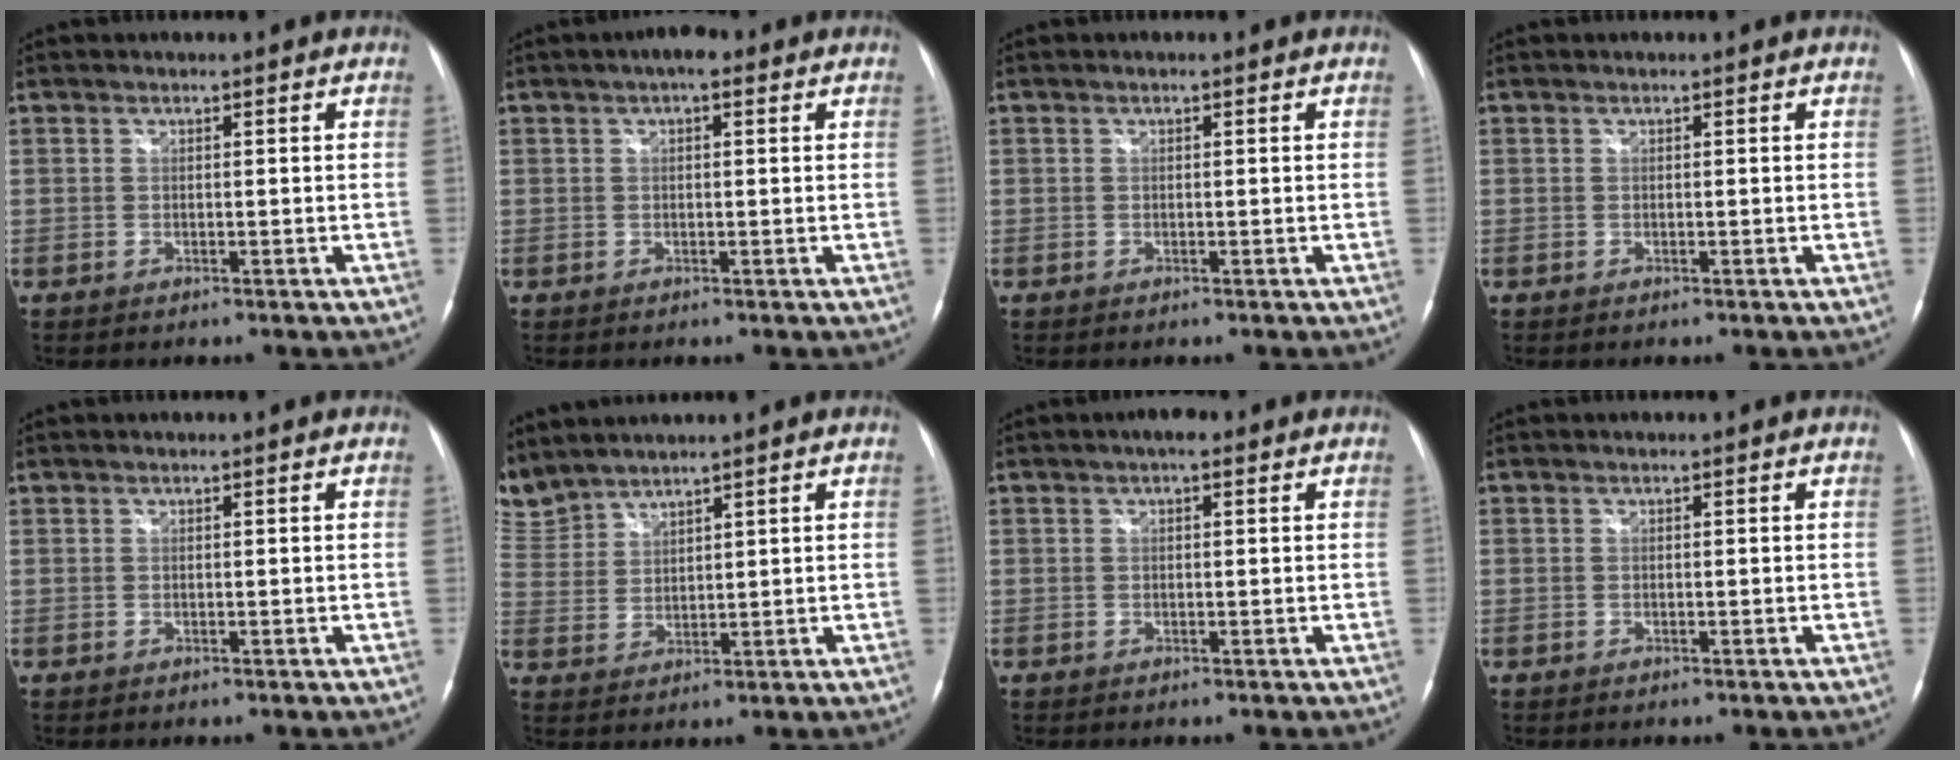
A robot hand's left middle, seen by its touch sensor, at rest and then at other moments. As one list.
[{"total": 3.1, "force": [1.7, 1.1, 2.4], "torque": [-0.038, 0.013, 0.021]}, {"total": 0.0}, {"total": 0.0}, {"total": 0.0}, {"total": 7.4, "force": [7.2, 1.5, 0.9], "torque": [-0.044, 0.015, 0.160]}, {"total": 2.3, "force": [1.3, 0.7, 1.7], "torque": [-0.026, 0.009, 0.016]}, {"total": 0.0}]